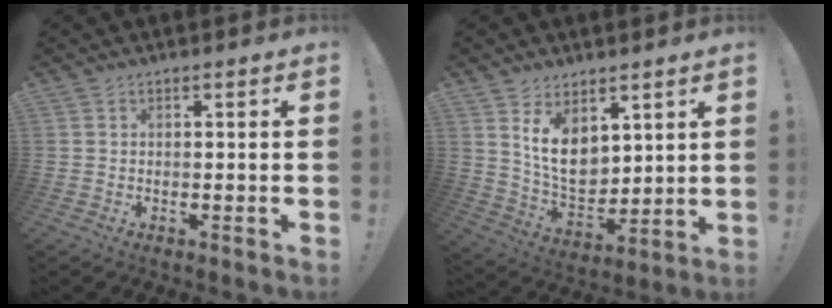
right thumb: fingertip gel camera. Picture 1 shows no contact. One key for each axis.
{"total": 11.5, "fx": 5.5, "fy": 7.8, "fz": 6.4, "tx": -0.116, "ty": -0.039, "tz": 0.107}